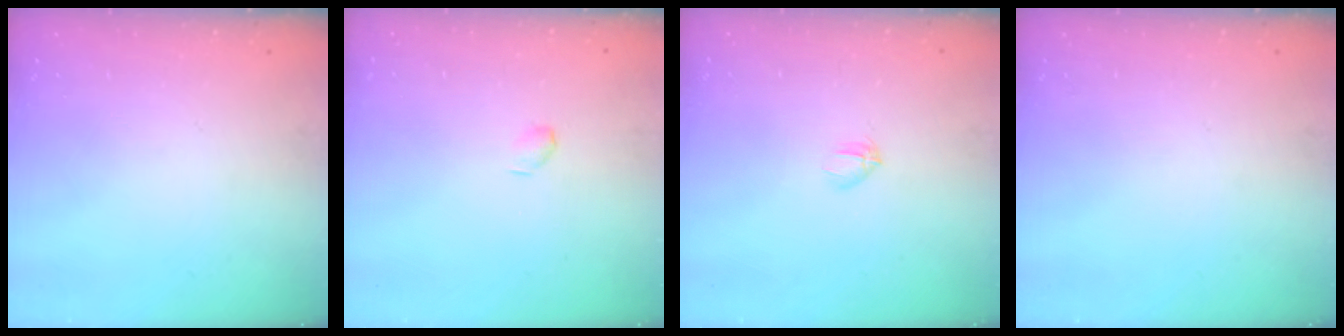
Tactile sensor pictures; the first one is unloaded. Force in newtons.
{"total": 3.1, "press": 3.0, "slide": 0.6}
{"total": 3.2, "press": 3.1, "slide": 0.9}
{"total": 0.0}